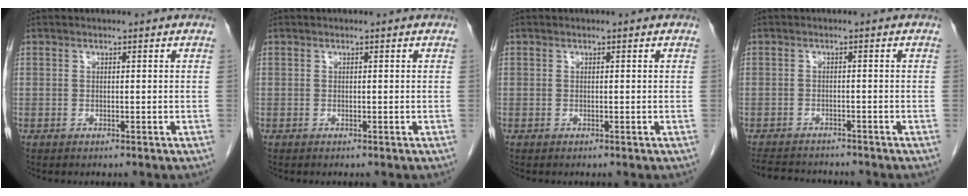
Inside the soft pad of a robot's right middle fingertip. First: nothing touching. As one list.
[{"total": 0.0}, {"total": 0.0}, {"total": 7.6, "force": [-7.1, 1.7, 2.1], "torque": [-0.038, -0.005, -0.104]}]